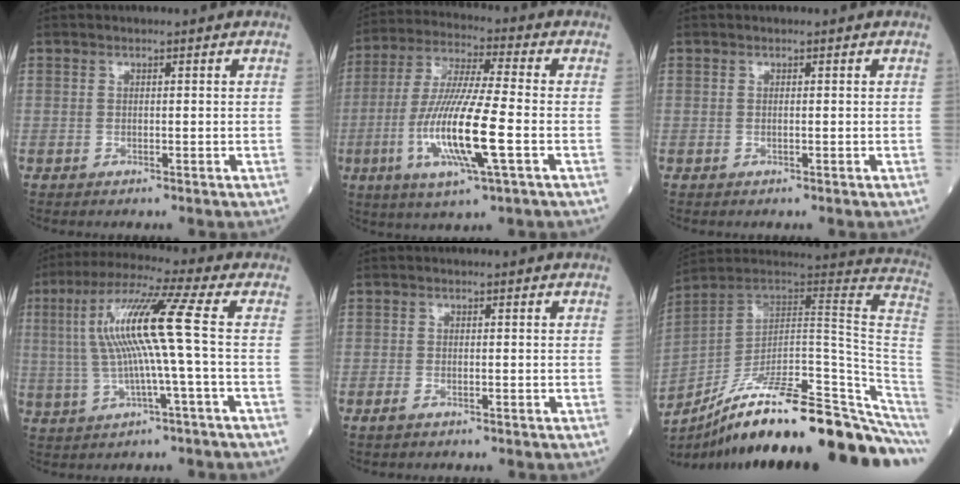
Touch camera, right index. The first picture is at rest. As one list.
[{"total": 14.6, "force": [-3.8, 0.7, 14.1], "torque": [-0.286, -0.016, -0.074]}, {"total": 0.0}, {"total": 11.8, "force": [0.8, -1.0, 11.7], "torque": [-0.232, 0.020, 0.013]}, {"total": 1.1, "force": [-0.8, 0.4, 0.7], "torque": [-0.019, -0.001, -0.014]}, {"total": 27.4, "force": [-20.2, 1.5, 18.5], "torque": [-0.166, 0.021, -0.306]}]